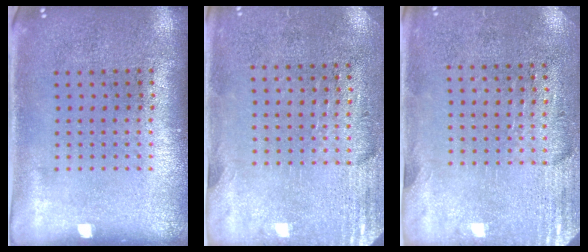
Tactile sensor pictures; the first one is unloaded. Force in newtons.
{"total": 2.8, "press": 2.5, "slide": 1.4}
{"total": 2.8, "press": 2.5, "slide": 1.4}